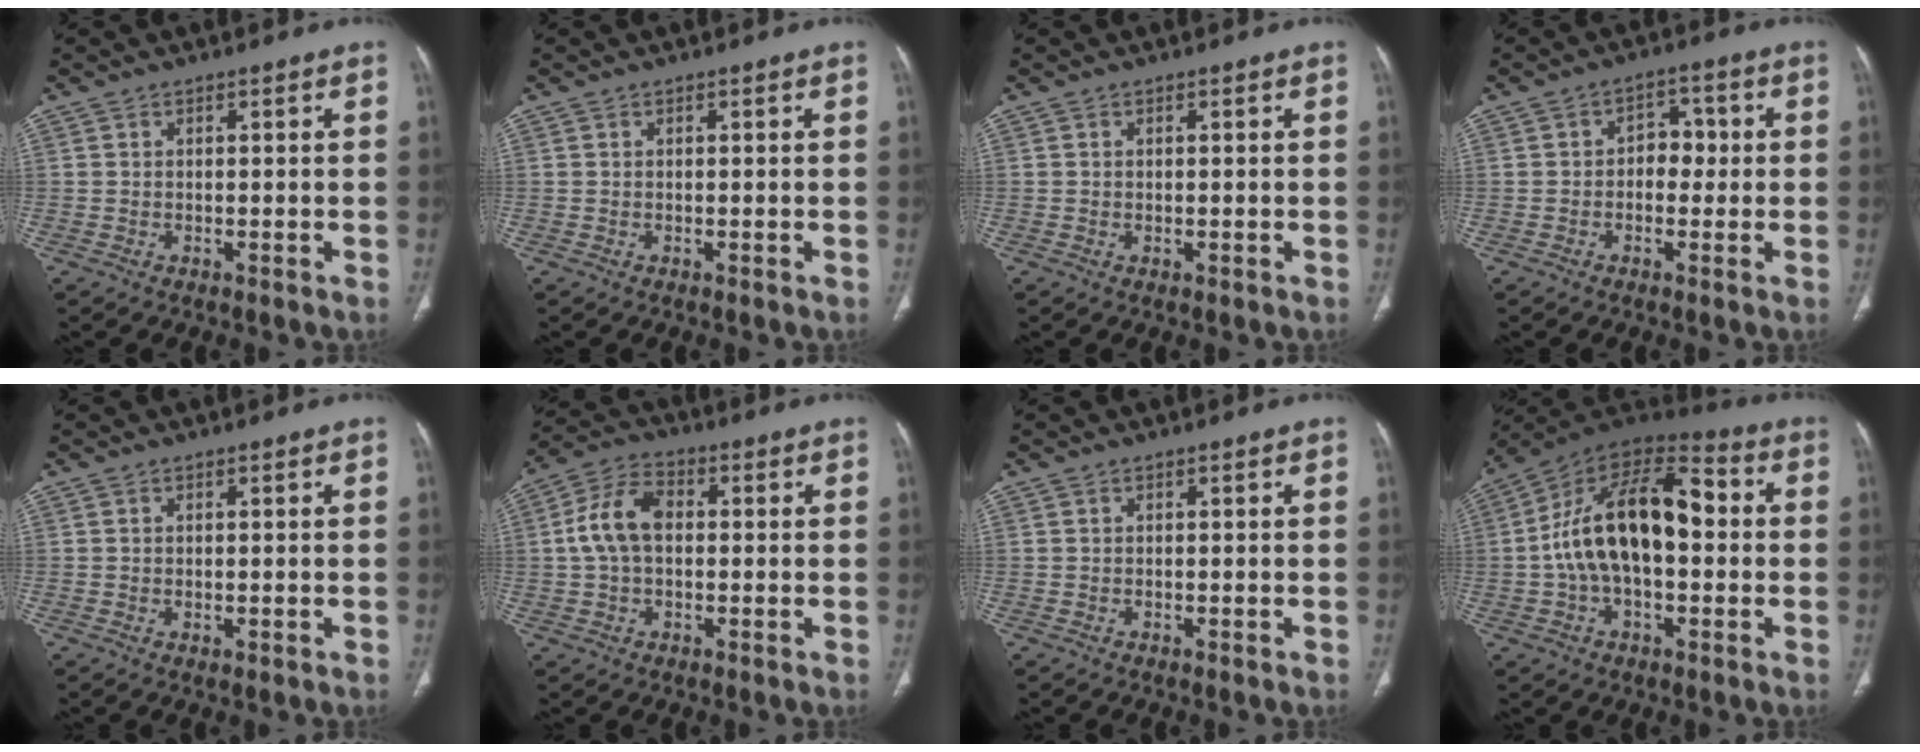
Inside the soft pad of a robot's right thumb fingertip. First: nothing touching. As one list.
[{"total": 0.0}, {"total": 0.0}, {"total": 4.9, "force": [-0.1, 3.6, 3.4], "torque": [-0.020, 0.016, -0.009]}, {"total": 0.8, "force": [-0.1, 0.4, 0.7], "torque": [-0.013, -0.005, 0.001]}, {"total": 9.3, "force": [0.6, 6.0, 7.1], "torque": [-0.138, 0.026, 0.005]}, {"total": 0.0}, {"total": 20.4, "force": [0.4, 11.1, 17.0], "torque": [-0.289, 0.046, 0.000]}]